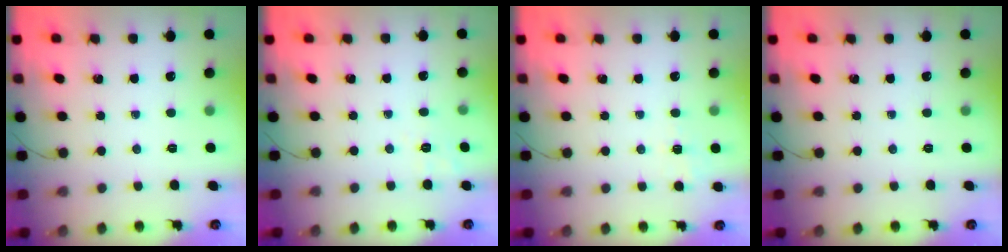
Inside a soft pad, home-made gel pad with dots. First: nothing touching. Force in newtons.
{"total": 3.1, "press": 2.5, "slide": 1.8}
{"total": 2.0, "press": 1.0, "slide": 1.7}
{"total": 0.0}